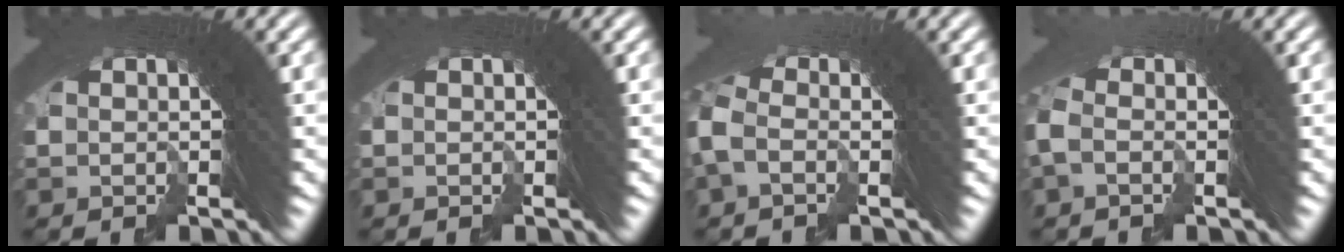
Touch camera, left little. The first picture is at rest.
{"total": 0.8, "force": [-0.1, 0.7, 0.4], "torque": [-0.018, -0.016, 0.003]}
{"total": 1.5, "force": [-0.9, 0.8, 1.0], "torque": [-0.024, 0.011, -0.024]}
{"total": 1.1, "force": [-0.9, -0.3, 0.5], "torque": [-0.010, 0.010, -0.021]}